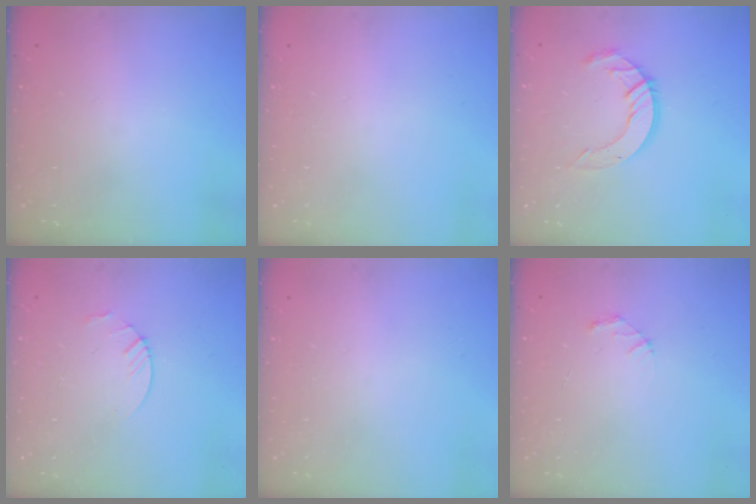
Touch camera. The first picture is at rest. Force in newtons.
{"total": 0.0}
{"total": 9.8, "press": 9.8, "slide": 0.9}
{"total": 3.0, "press": 2.9, "slide": 0.3}
{"total": 0.0}
{"total": 2.1, "press": 2.1, "slide": 0.2}